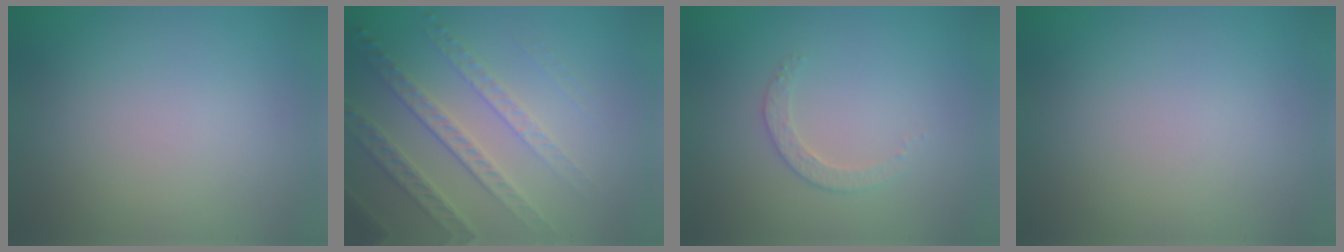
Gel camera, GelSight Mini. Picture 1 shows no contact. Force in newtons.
{"total": 4.6, "press": 3.9, "slide": 2.5}
{"total": 1.9, "press": 1.8, "slide": 0.6}
{"total": 0.0}